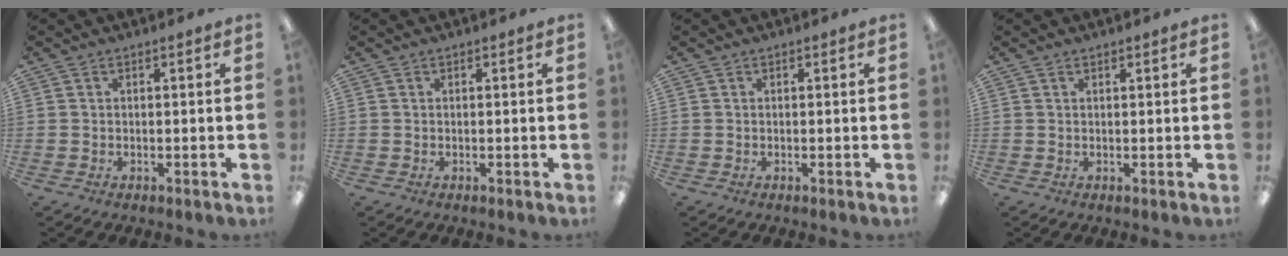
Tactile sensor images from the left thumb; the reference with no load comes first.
{"total": 0.0}
{"total": 0.0}
{"total": 0.6, "force": [0.5, 0.2, 0.2], "torque": [-0.003, 0.002, 0.010]}